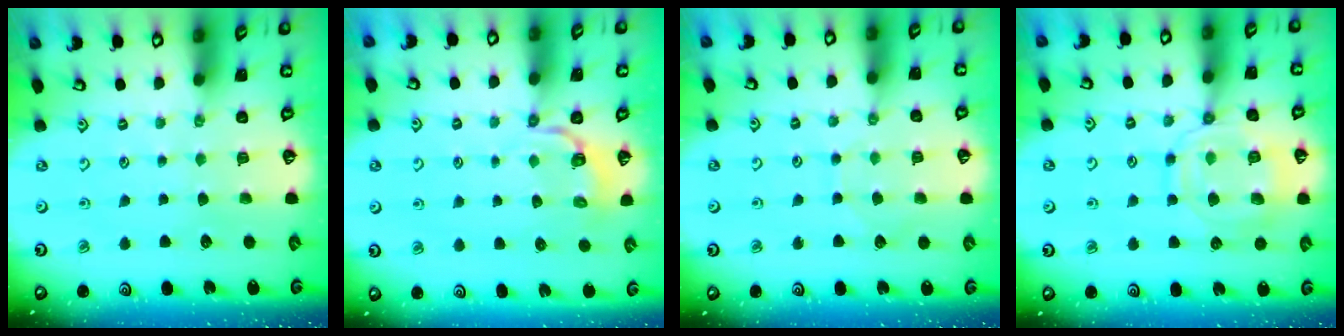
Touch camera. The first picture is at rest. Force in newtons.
{"total": 3.3, "press": 2.1, "slide": 2.6}
{"total": 4.5, "press": 4.4, "slide": 0.4}
{"total": 15.8, "press": 15.7, "slide": 1.3}